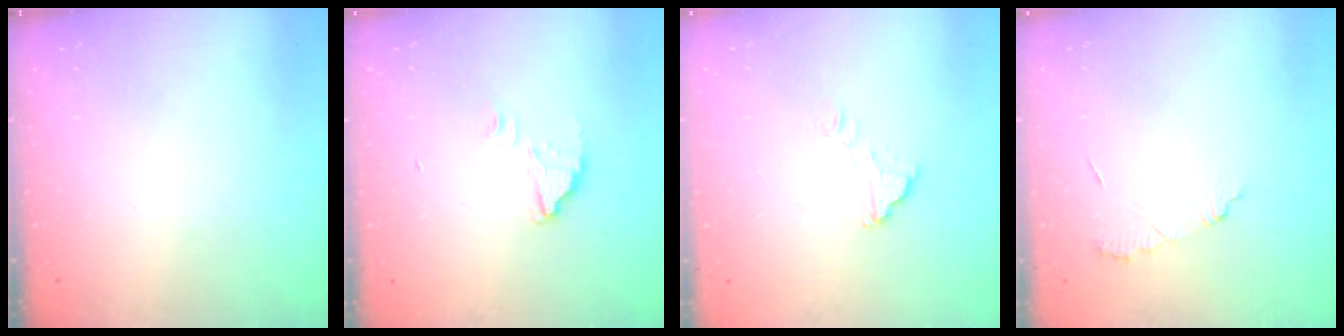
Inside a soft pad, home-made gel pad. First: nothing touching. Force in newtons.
{"total": 2.1, "press": 2.1, "slide": 0.1}
{"total": 2.4, "press": 2.4, "slide": 0.1}
{"total": 4.7, "press": 4.7, "slide": 0.4}